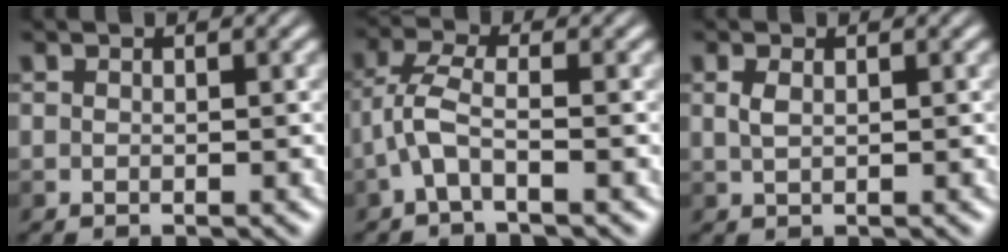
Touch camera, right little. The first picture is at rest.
{"total": 4.2, "force": [-2.3, 1.2, 3.4], "torque": [-0.085, 0.011, -0.050]}
{"total": 1.3, "force": [-0.2, 0.7, 1.1], "torque": [-0.029, 0.001, -0.001]}